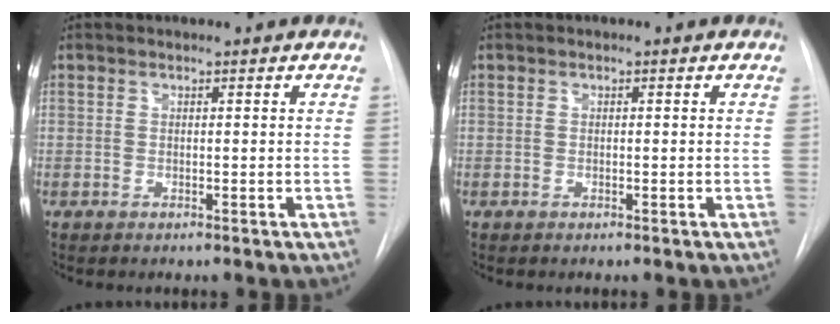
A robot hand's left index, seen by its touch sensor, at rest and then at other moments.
{"total": 0.0}